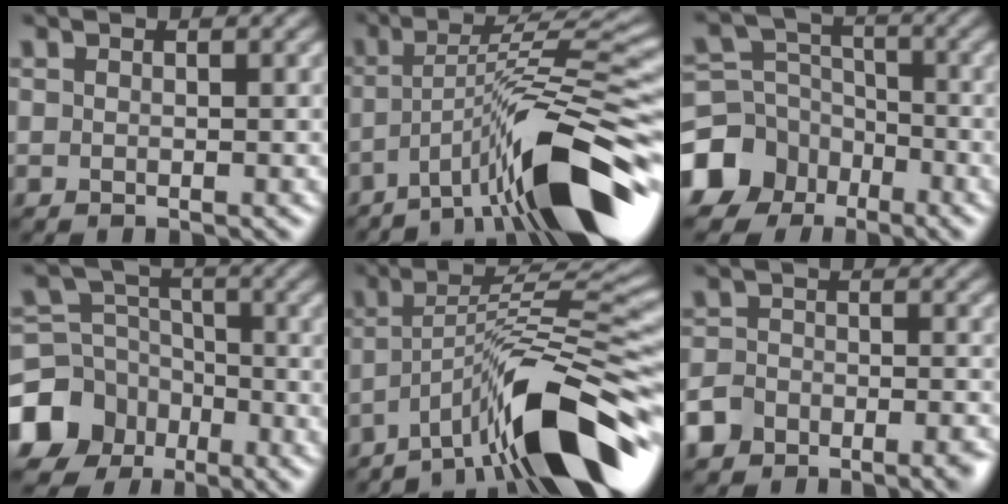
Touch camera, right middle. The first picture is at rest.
{"total": 12.4, "force": [-6.0, 2.7, 10.5], "torque": [-0.165, 0.008, -0.102]}
{"total": 9.0, "force": [-5.3, 6.9, 2.1], "torque": [-0.042, -0.009, -0.117]}
{"total": 10.1, "force": [-5.9, 7.9, 2.3], "torque": [-0.052, -0.018, -0.126]}
{"total": 12.7, "force": [-7.2, 2.7, 10.0], "torque": [-0.149, 0.017, -0.123]}
{"total": 5.8, "force": [-4.4, 3.1, 2.1], "torque": [-0.032, -0.008, -0.079]}